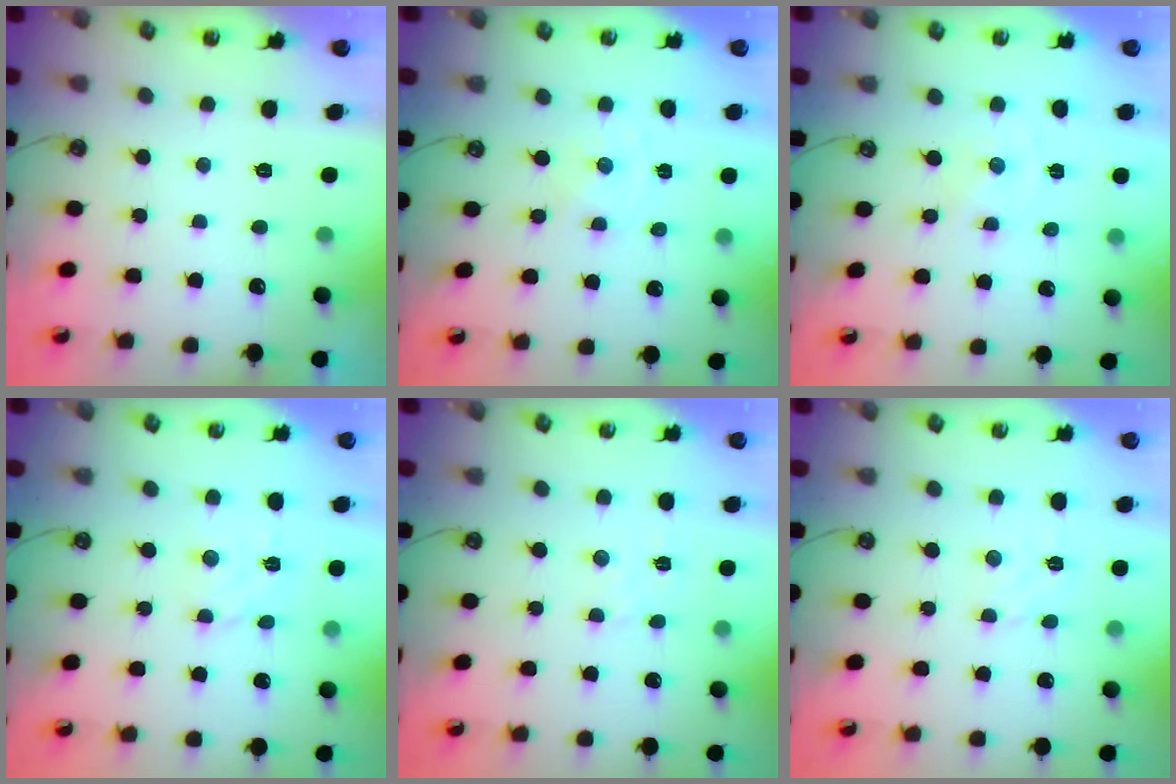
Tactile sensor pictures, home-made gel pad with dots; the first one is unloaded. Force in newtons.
{"total": 0.0}
{"total": 0.0}
{"total": 3.1, "press": 3.1, "slide": 0.5}
{"total": 2.7, "press": 2.7, "slide": 0.5}
{"total": 2.1, "press": 2.1, "slide": 0.5}